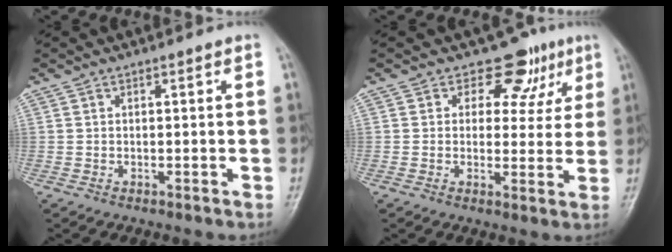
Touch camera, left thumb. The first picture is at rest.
{"total": 7.4, "force": [4.4, 5.3, 2.6], "torque": [0.011, -0.016, 0.050]}